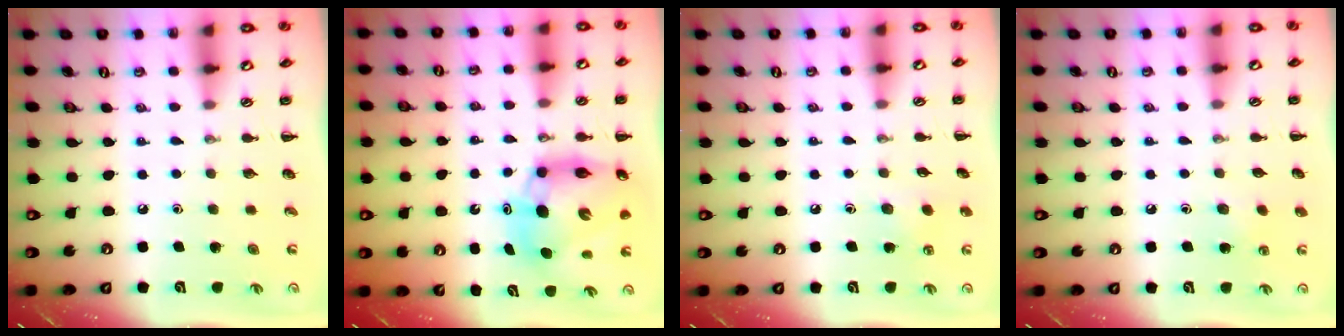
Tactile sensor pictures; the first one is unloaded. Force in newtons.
{"total": 11.2, "press": 10.7, "slide": 3.3}
{"total": 6.7, "press": 6.5, "slide": 1.5}
{"total": 4.7, "press": 4.6, "slide": 1.2}